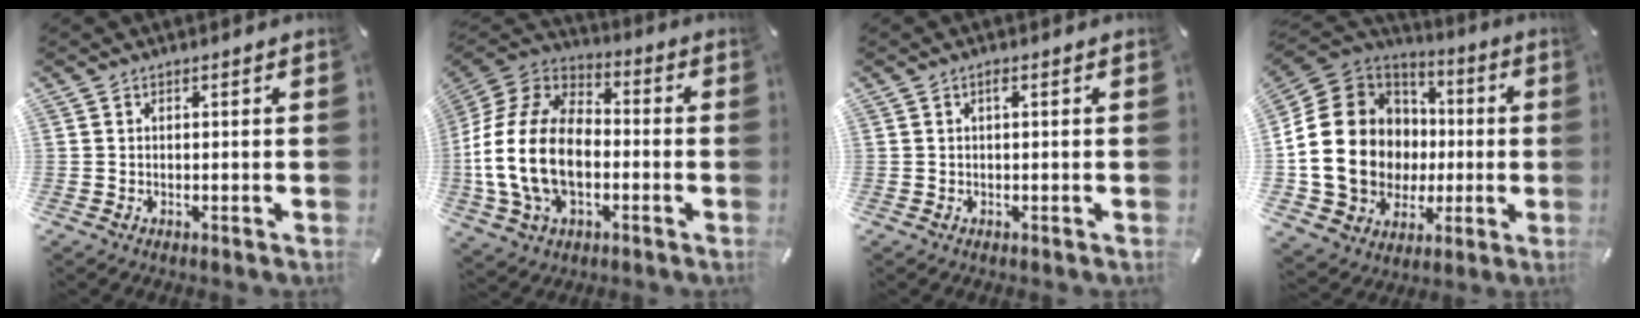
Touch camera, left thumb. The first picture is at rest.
{"total": 20.0, "force": [-4.4, 13.6, 13.9], "torque": [-0.296, 0.035, -0.077]}
{"total": 1.1, "force": [0.2, 0.2, 1.0], "torque": [-0.021, 0.002, 0.003]}
{"total": 23.1, "force": [-0.7, 19.3, 12.7], "torque": [-0.272, -0.012, 0.019]}